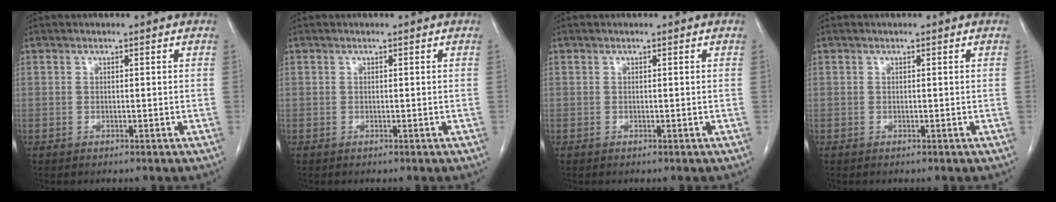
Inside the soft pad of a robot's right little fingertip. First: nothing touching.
{"total": 0.0}
{"total": 0.0}
{"total": 0.0}